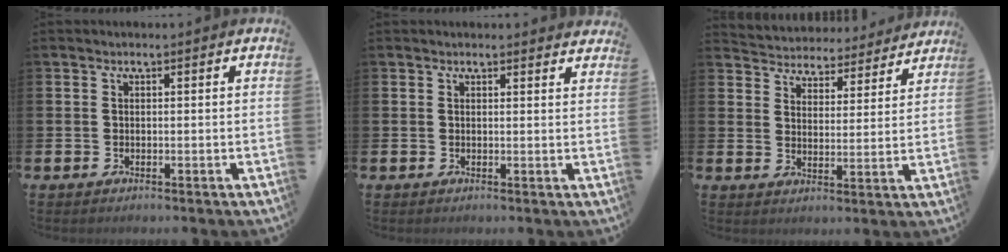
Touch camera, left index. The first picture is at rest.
{"total": 1.2, "force": [1.2, 0.0, 0.0], "torque": [0.008, -0.007, 0.020]}
{"total": 4.6, "force": [4.4, 1.2, -0.3], "torque": [-0.018, -0.039, 0.074]}